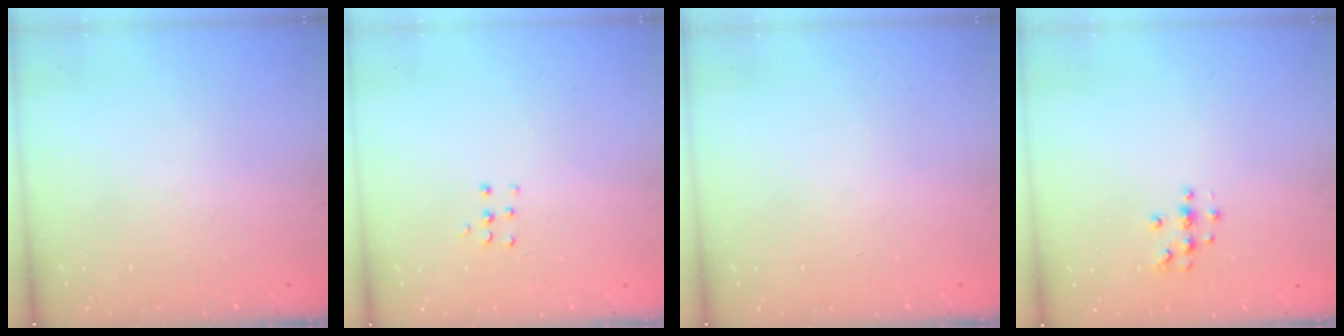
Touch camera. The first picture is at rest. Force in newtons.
{"total": 3.8, "press": 3.8, "slide": 0.4}
{"total": 0.0}
{"total": 4.2, "press": 4.2, "slide": 0.5}